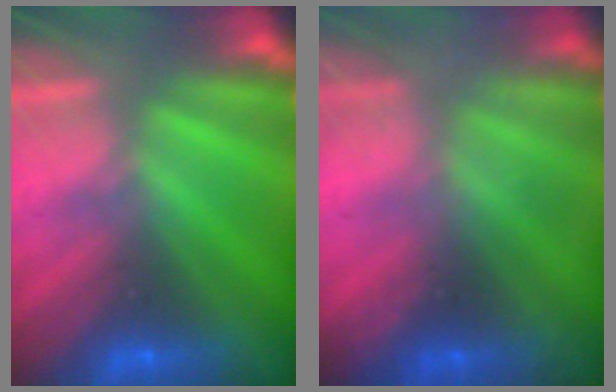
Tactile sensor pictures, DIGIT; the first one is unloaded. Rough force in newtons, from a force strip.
{"total": 1.5}